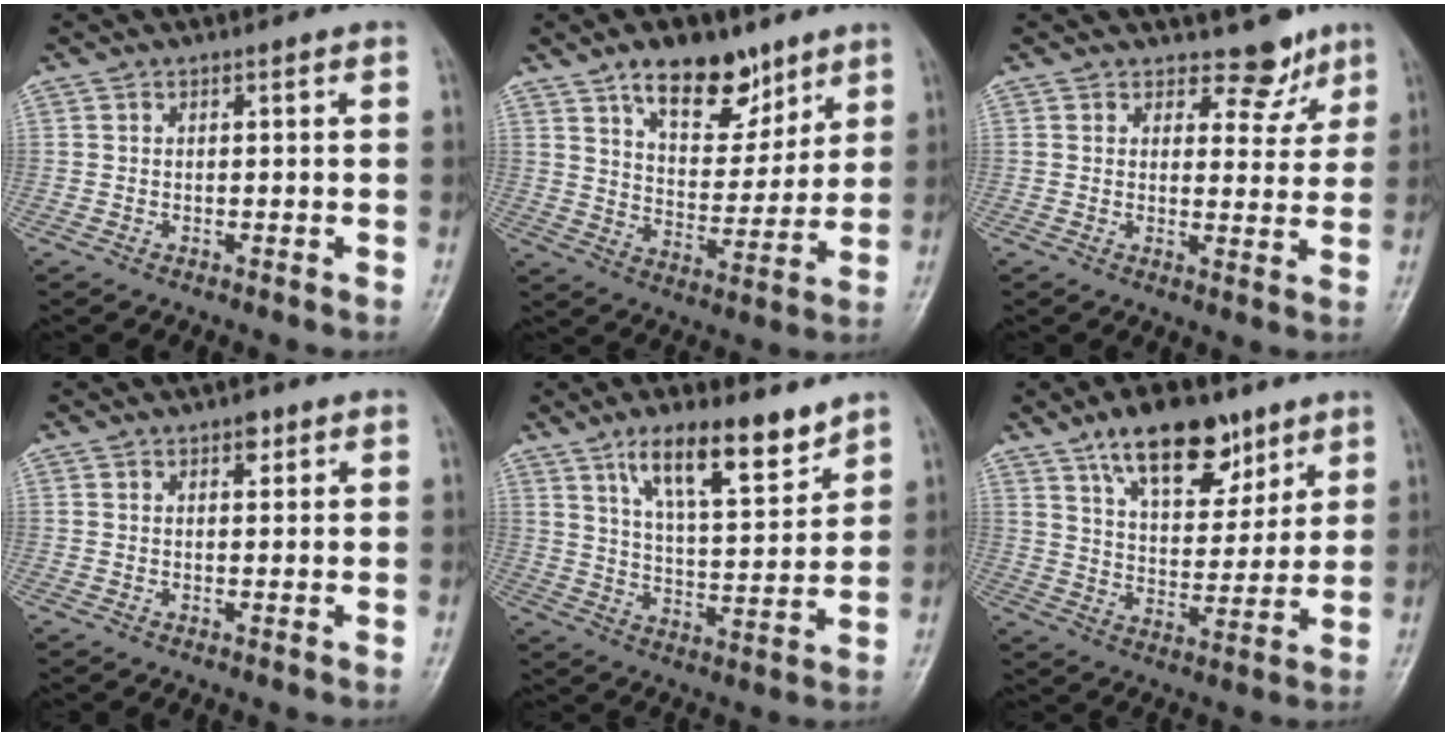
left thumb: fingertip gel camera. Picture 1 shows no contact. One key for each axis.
{"total": 13.6, "fx": 8.8, "fy": 7.1, "fz": 7.5, "tx": -0.072, "ty": -0.056, "tz": 0.148}
{"total": 4.9, "fx": 4.0, "fy": 2.8, "fz": 0.9, "tx": 0.018, "ty": -0.030, "tz": 0.050}
{"total": 2.1, "fx": 1.2, "fy": 1.1, "fz": 1.3, "tx": -0.009, "ty": -0.003, "tz": 0.015}
{"total": 13.1, "fx": 8.9, "fy": 3.8, "fz": 8.8, "tx": -0.124, "ty": -0.054, "tz": 0.157}
{"total": 15.4, "fx": 9.7, "fy": 7.5, "fz": 9.3, "tx": -0.102, "ty": -0.047, "tz": 0.163}